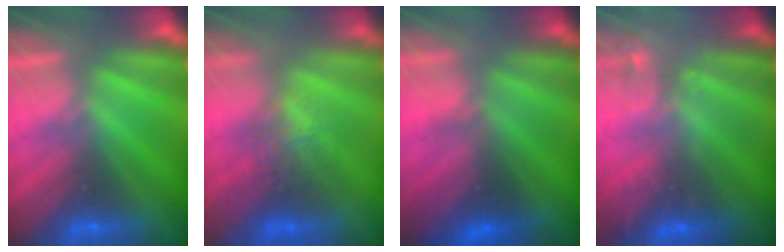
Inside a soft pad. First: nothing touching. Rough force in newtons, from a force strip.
{"total": 2.7}
{"total": 2.2}
{"total": 2.1}